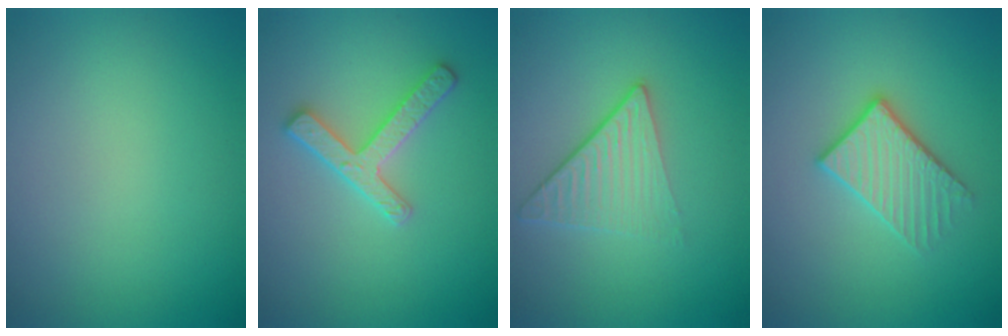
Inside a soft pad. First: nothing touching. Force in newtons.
{"total": 2.9, "press": 2.9, "slide": 0.5}
{"total": 3.7, "press": 2.7, "slide": 2.6}
{"total": 3.2, "press": 3.0, "slide": 1.1}